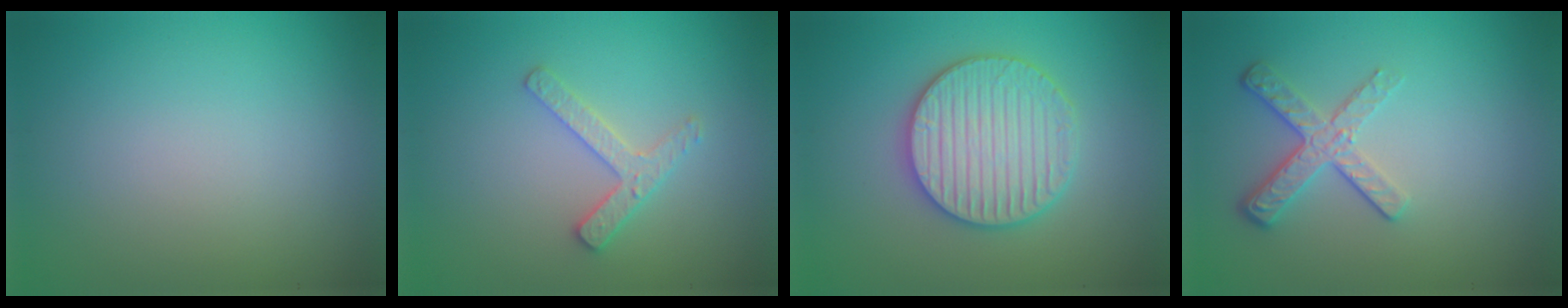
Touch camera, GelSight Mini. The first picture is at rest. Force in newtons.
{"total": 2.4, "press": 2.4, "slide": 0.4}
{"total": 5.9, "press": 5.8, "slide": 1.1}
{"total": 3.4, "press": 2.6, "slide": 2.2}